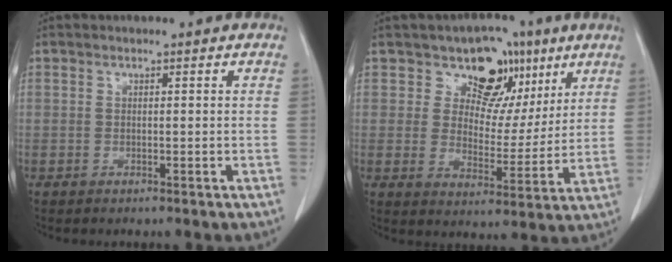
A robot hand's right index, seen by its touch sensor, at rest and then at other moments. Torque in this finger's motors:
{"motor_torque": [0.24, 0.23, 0.06, 0.04]}